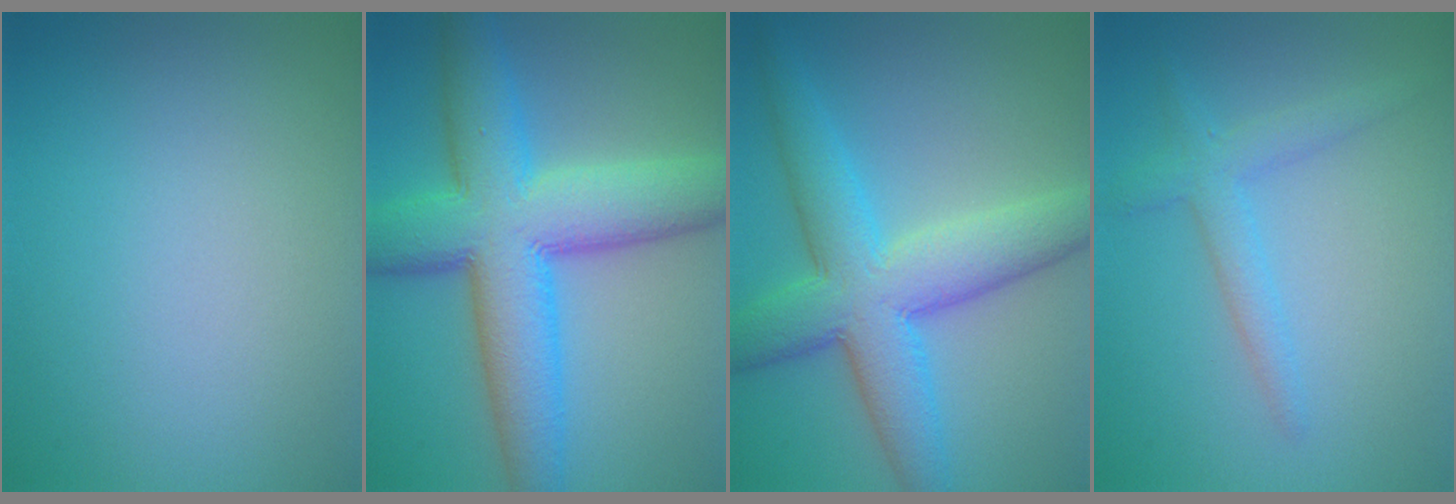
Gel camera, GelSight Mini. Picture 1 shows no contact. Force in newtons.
{"total": 11.3, "press": 11.3, "slide": 0.2}
{"total": 8.2, "press": 8.2, "slide": 0.1}
{"total": 2.6, "press": 2.6, "slide": 0.1}